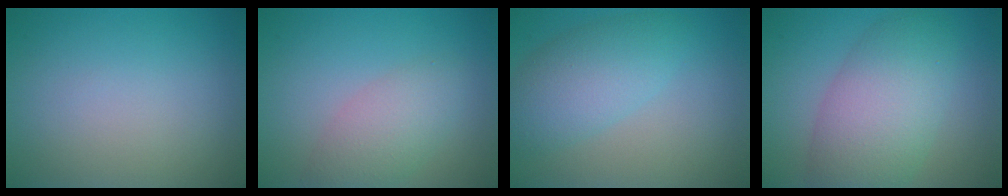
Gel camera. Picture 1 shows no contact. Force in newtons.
{"total": 3.5, "press": 3.5, "slide": 0.1}
{"total": 4.8, "press": 4.8, "slide": 0.0}
{"total": 7.5, "press": 7.5, "slide": 0.3}